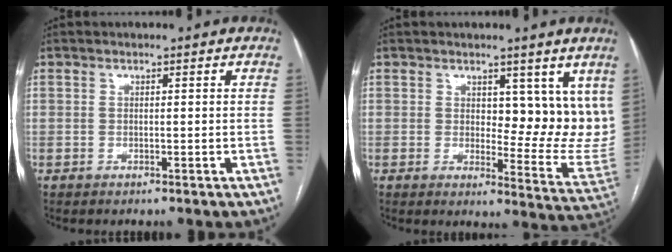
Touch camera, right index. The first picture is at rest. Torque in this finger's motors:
{"motor_torque": [0.24, 0.26, 0.16, 0.02]}